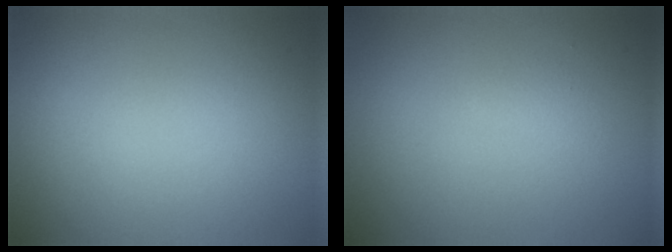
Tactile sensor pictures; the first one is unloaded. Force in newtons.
{"total": 0.8, "press": 0.8, "slide": 0.0}